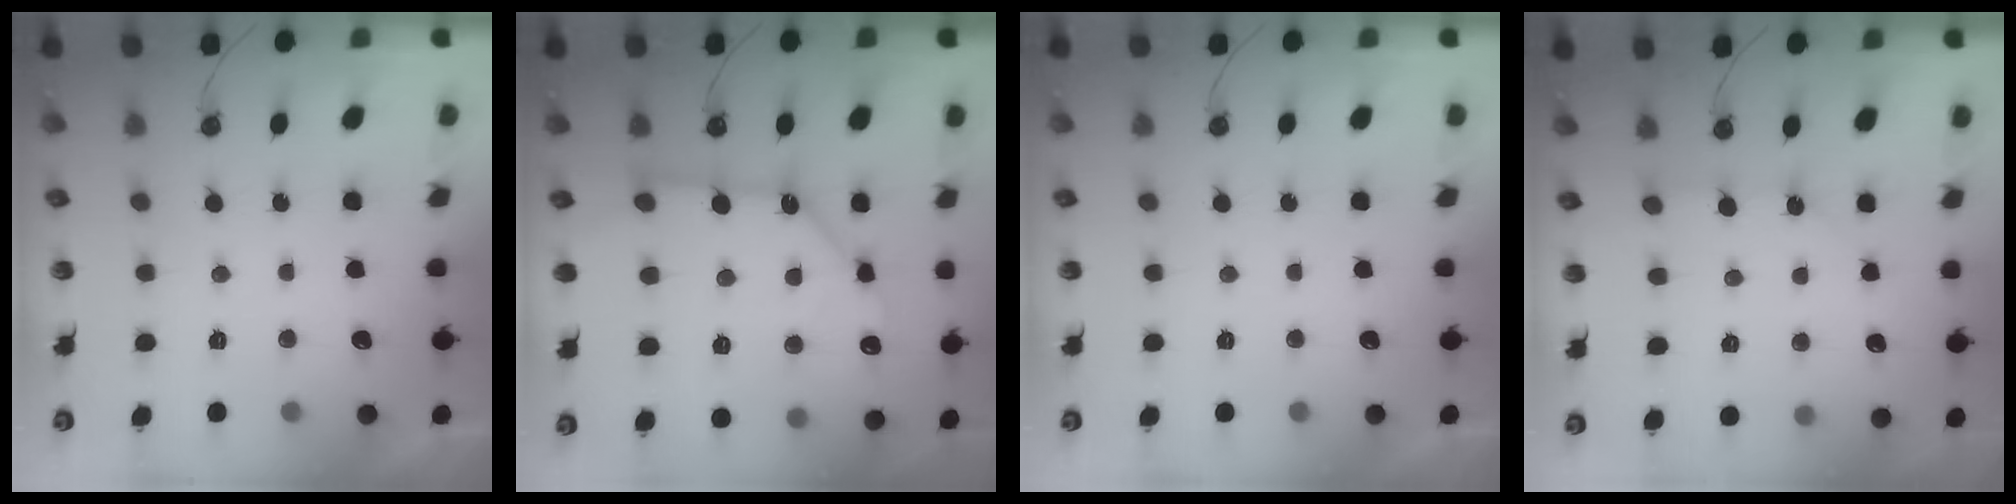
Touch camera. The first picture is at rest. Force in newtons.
{"total": 16.2, "press": 16.1, "slide": 1.8}
{"total": 0.0}
{"total": 1.7, "press": 1.7, "slide": 0.1}